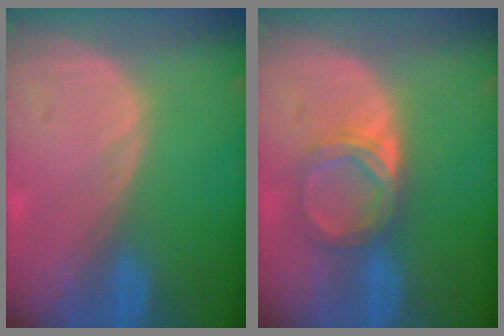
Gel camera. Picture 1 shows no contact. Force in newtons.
{"total": 5.2, "press": 4.6, "slide": 2.4}